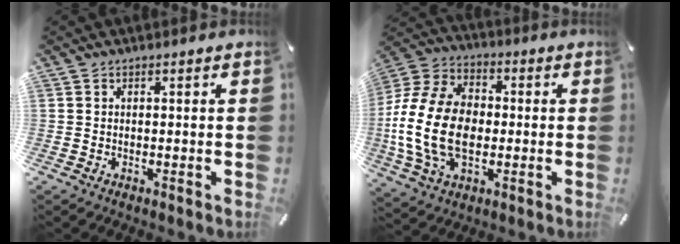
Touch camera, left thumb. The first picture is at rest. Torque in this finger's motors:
{"motor_torque": [0.22, 2.23, 2.77, 0.00, 0.41]}